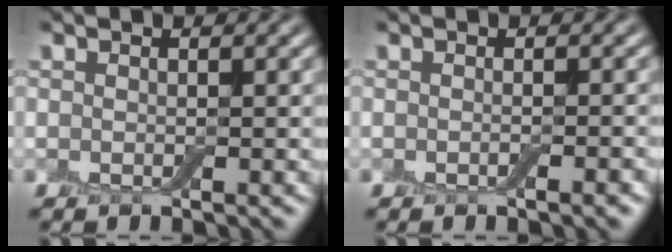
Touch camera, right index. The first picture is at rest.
{"total": 1.2, "force": [-0.5, 0.2, 1.0], "torque": [-0.012, 0.000, -0.009]}